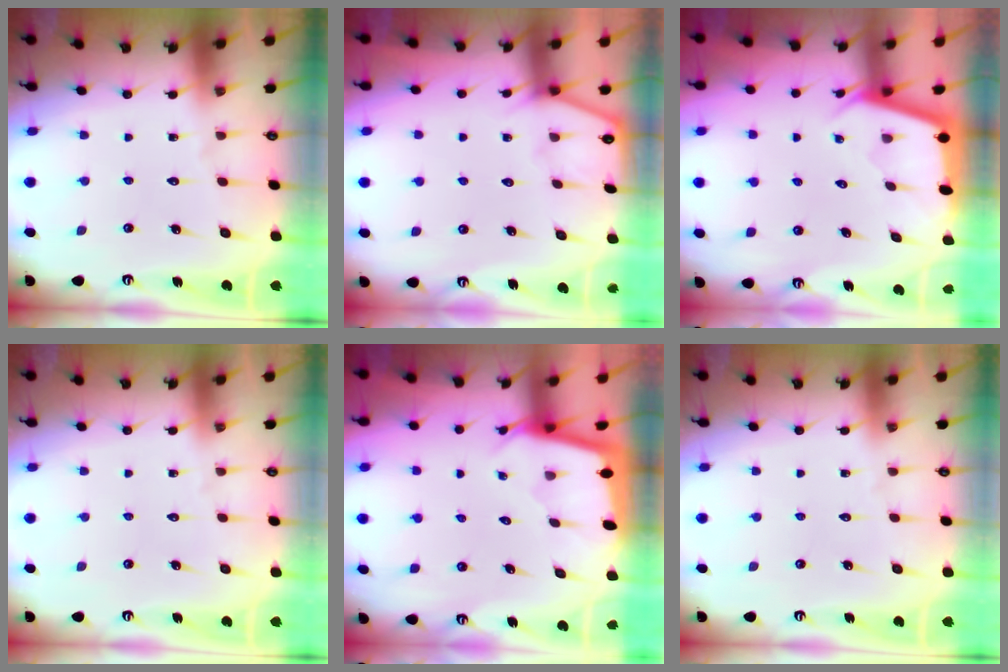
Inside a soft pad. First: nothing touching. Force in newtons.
{"total": 2.2, "press": 2.2, "slide": 0.3}
{"total": 2.4, "press": 2.4, "slide": 0.2}
{"total": 0.0}
{"total": 2.0, "press": 2.0, "slide": 0.2}
{"total": 0.0}